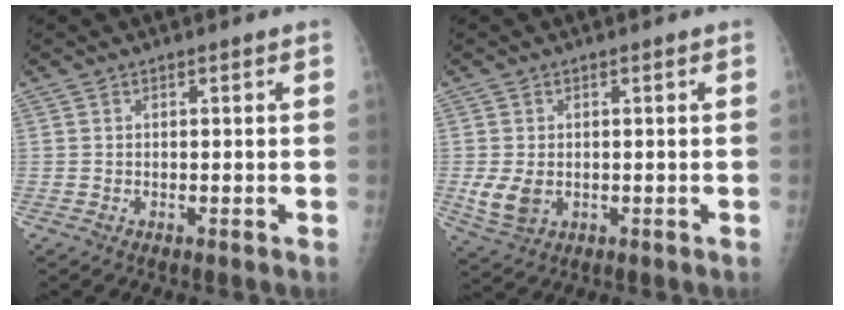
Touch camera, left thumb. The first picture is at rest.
{"total": 5.0, "force": [-0.5, 3.6, 3.5], "torque": [-0.071, -0.011, -0.001]}